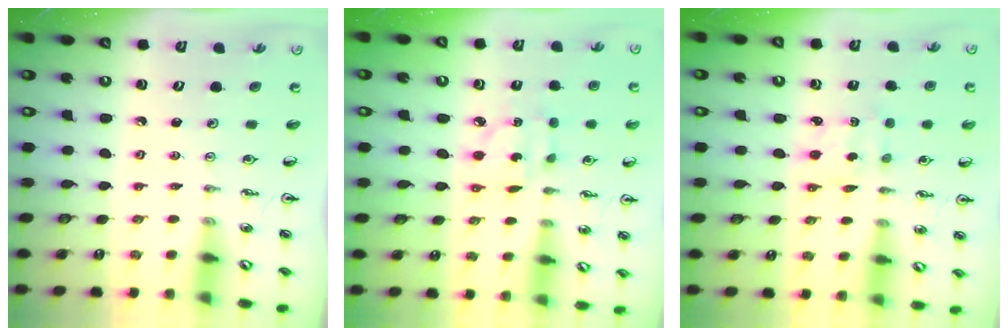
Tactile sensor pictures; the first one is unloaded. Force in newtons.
{"total": 5.7, "press": 5.7, "slide": 0.2}
{"total": 2.0, "press": 1.9, "slide": 0.8}